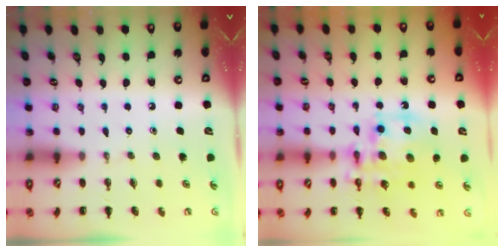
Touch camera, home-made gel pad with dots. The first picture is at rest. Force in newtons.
{"total": 13.2, "press": 13.0, "slide": 2.3}